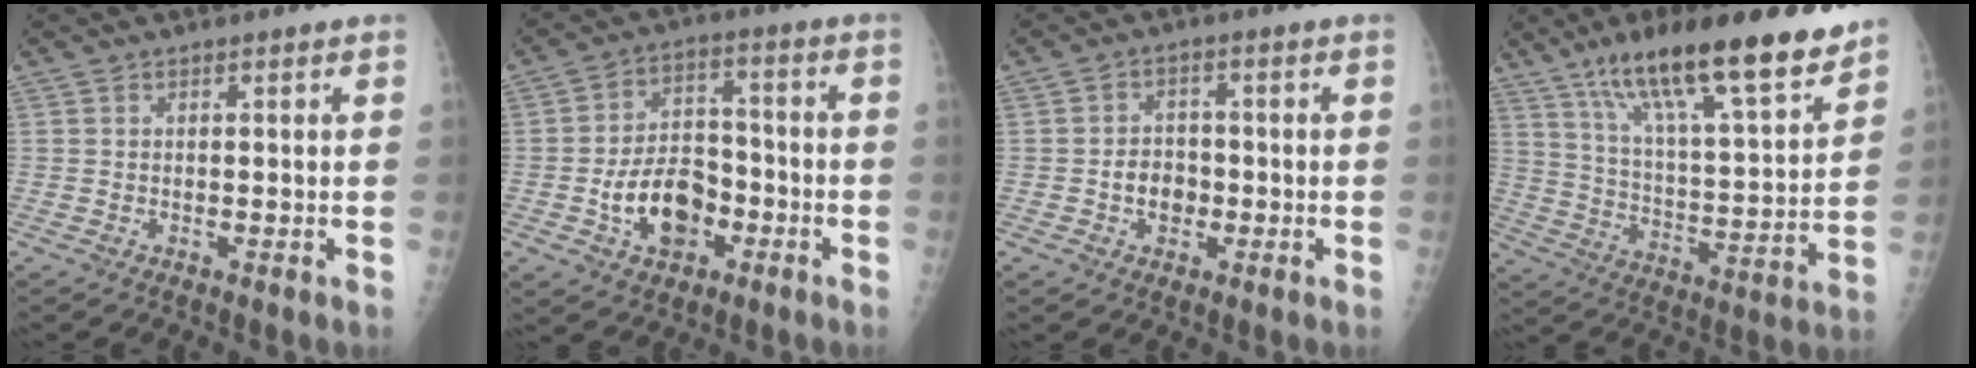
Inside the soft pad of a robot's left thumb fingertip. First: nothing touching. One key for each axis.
{"total": 11.9, "fx": -4.1, "fy": 8.0, "fz": 7.7, "tx": -0.100, "ty": 0.032, "tz": -0.067}
{"total": 4.6, "fx": -1.2, "fy": 3.7, "fz": 2.6, "tx": -0.020, "ty": 0.012, "tz": -0.022}
{"total": 22.3, "fx": 15.3, "fy": 4.9, "fz": 15.5, "tx": -0.236, "ty": -0.060, "tz": 0.256}